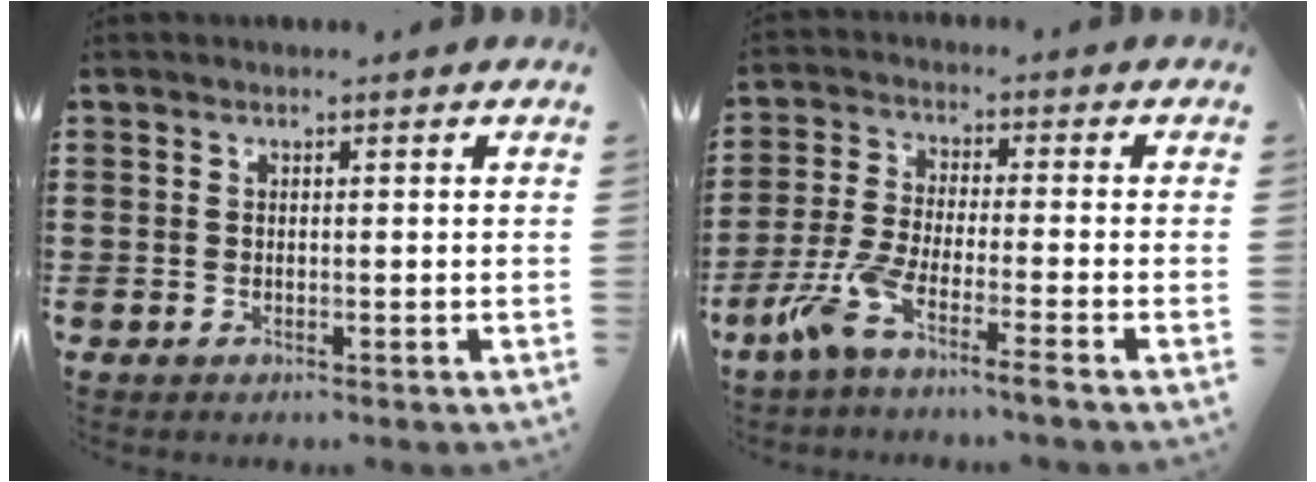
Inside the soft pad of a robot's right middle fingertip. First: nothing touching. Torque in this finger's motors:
{"motor_torque": [1.63, -0.51, 0.74, 0.15]}